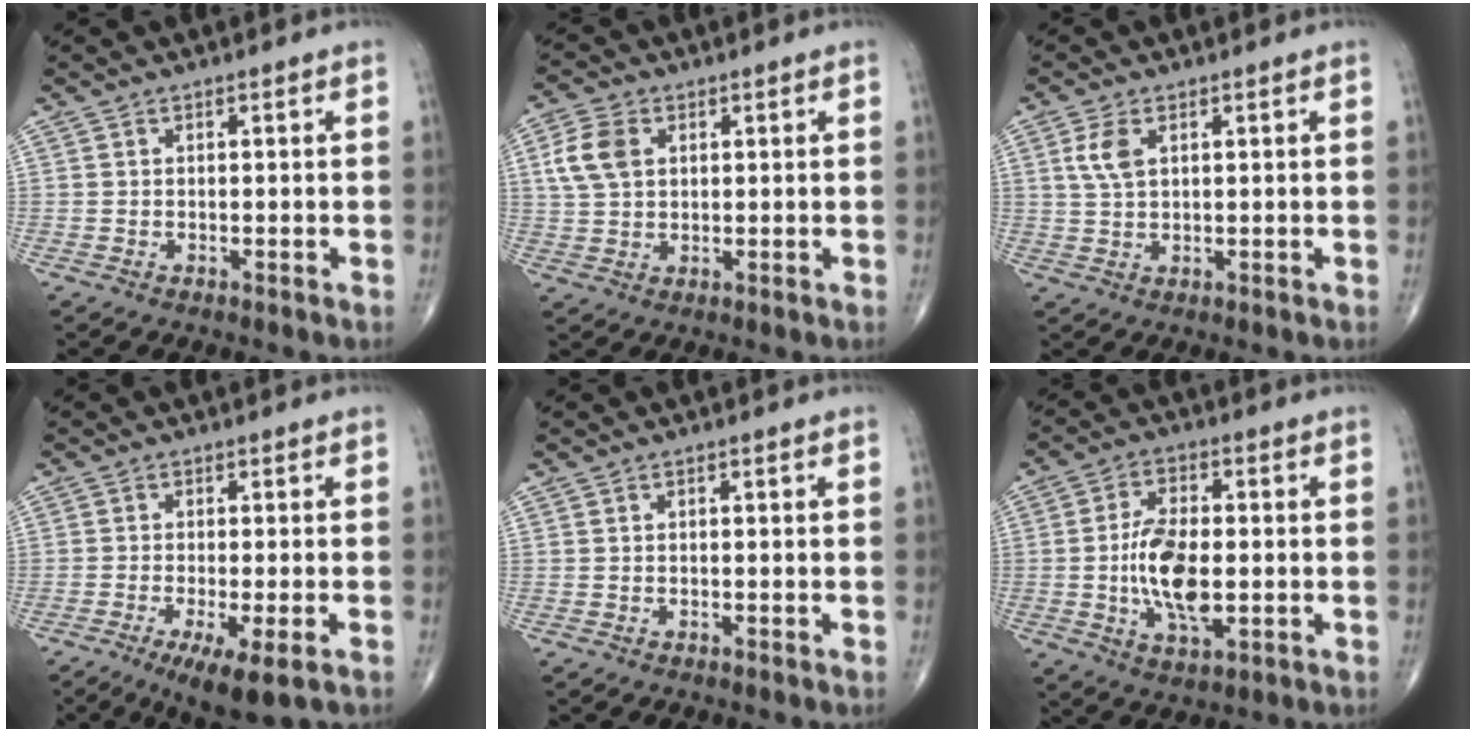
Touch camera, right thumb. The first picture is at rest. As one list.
[{"total": 7.0, "force": [1.9, 4.8, 4.7], "torque": [-0.094, 0.005, 0.037]}, {"total": 4.3, "force": [1.5, 2.3, 3.3], "torque": [-0.073, 0.001, 0.032]}, {"total": 8.0, "force": [-4.2, 1.6, 6.7], "torque": [-0.110, -0.015, -0.066]}, {"total": 0.0}, {"total": 12.0, "force": [-1.3, 5.8, 10.5], "torque": [-0.188, 0.001, -0.022]}]